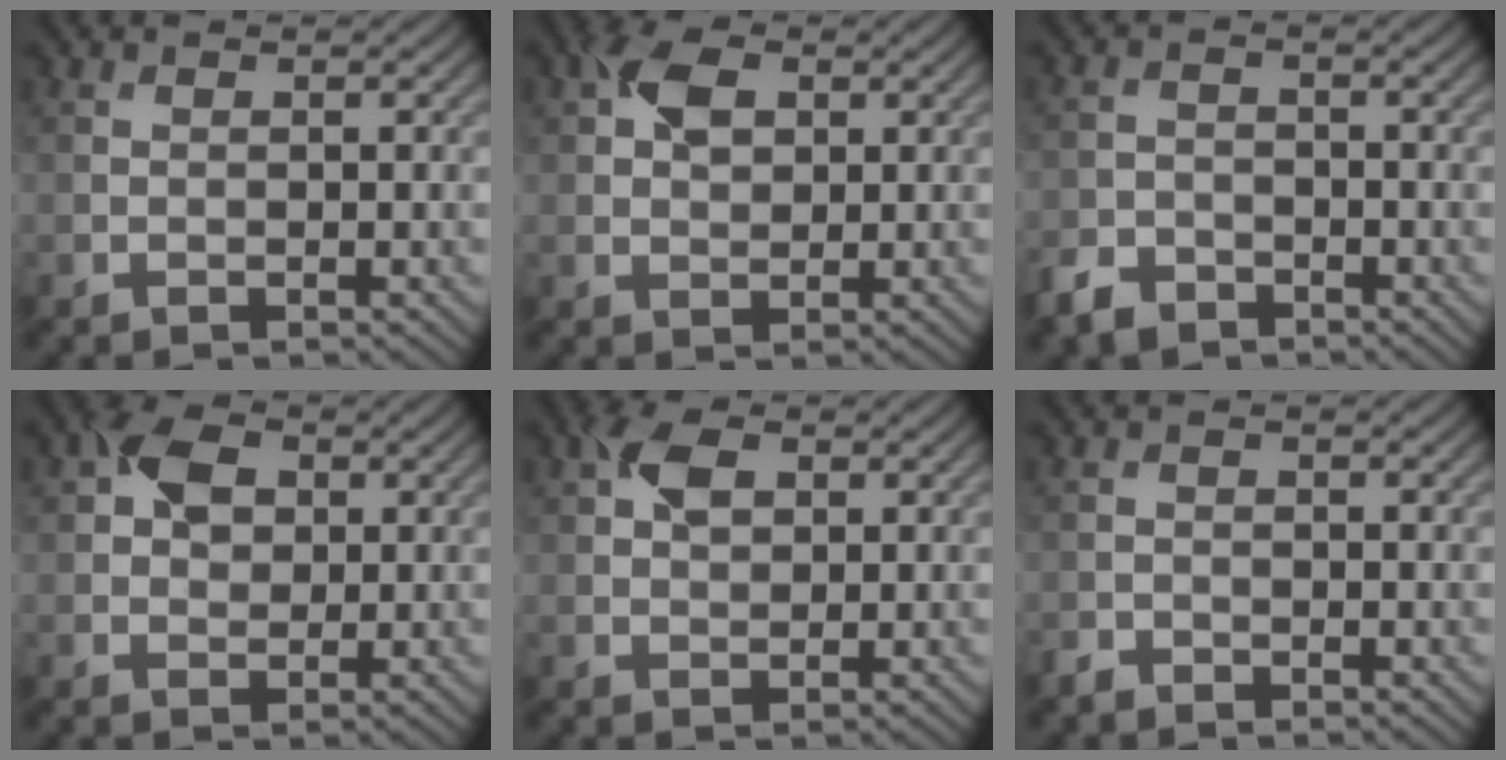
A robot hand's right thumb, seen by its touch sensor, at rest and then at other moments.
{"total": 4.3, "force": [1.5, 2.9, 2.9], "torque": [-0.057, 0.010, 0.021]}
{"total": 3.5, "force": [-2.8, 1.8, 1.1], "torque": [-0.025, -0.005, -0.065]}
{"total": 4.7, "force": [1.3, 3.5, 2.8], "torque": [-0.054, 0.009, 0.015]}
{"total": 3.7, "force": [1.3, 2.3, 2.5], "torque": [-0.053, 0.008, 0.020]}
{"total": 1.1, "force": [-1.1, 0.4, 0.2], "torque": [-0.004, 0.000, -0.024]}